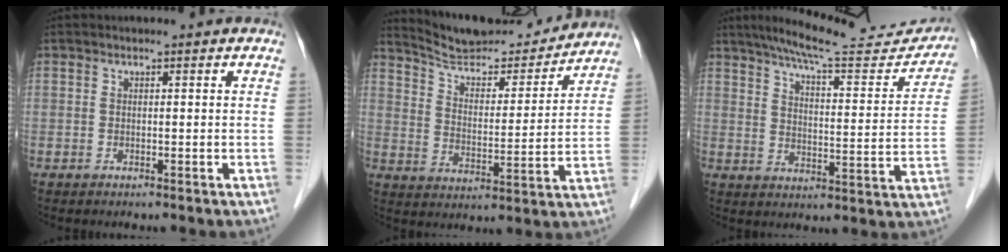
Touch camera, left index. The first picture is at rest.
{"total": 15.3, "force": [14.6, 2.2, 3.8], "torque": [-0.060, -0.011, 0.223]}
{"total": 17.5, "force": [16.2, 1.9, 6.4], "torque": [-0.094, -0.028, 0.212]}